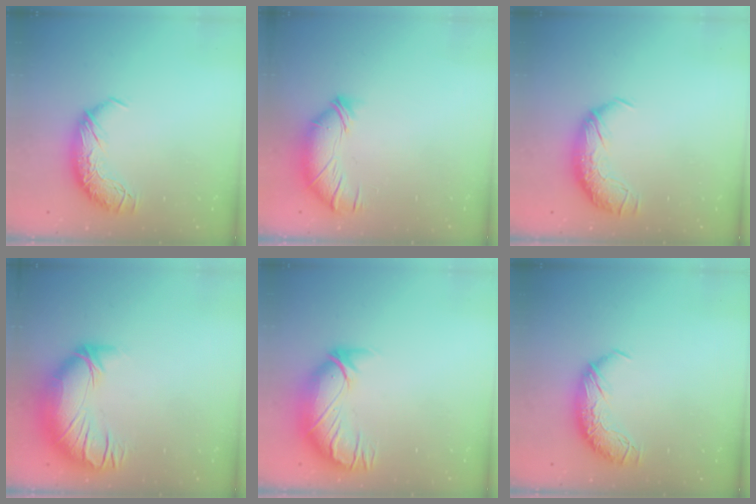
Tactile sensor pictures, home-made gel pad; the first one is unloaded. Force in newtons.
{"total": 3.6, "press": 3.1, "slide": 1.8}
{"total": 1.8, "press": 0.7, "slide": 1.6}
{"total": 3.7, "press": 2.1, "slide": 3.0}
{"total": 3.0, "press": 0.2, "slide": 2.9}
{"total": 0.0}